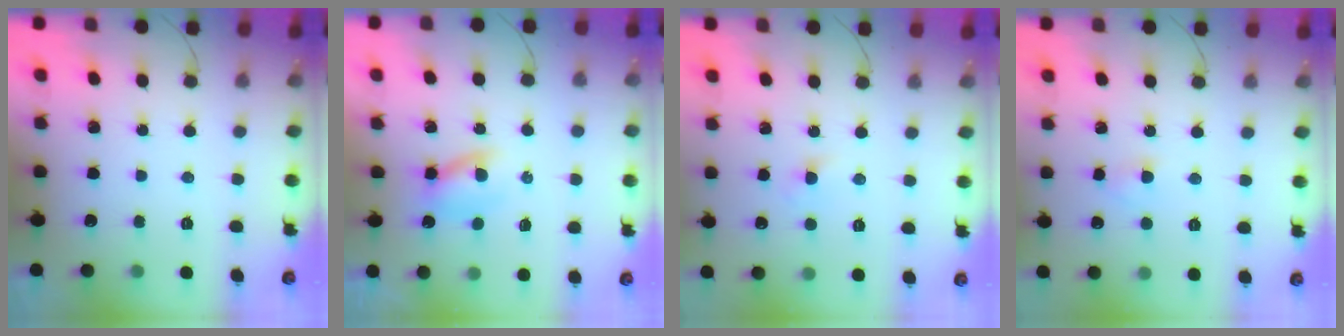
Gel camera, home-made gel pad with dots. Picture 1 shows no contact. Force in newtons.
{"total": 2.5, "press": 2.2, "slide": 1.2}
{"total": 1.9, "press": 1.7, "slide": 0.8}
{"total": 2.1, "press": 1.9, "slide": 0.9}